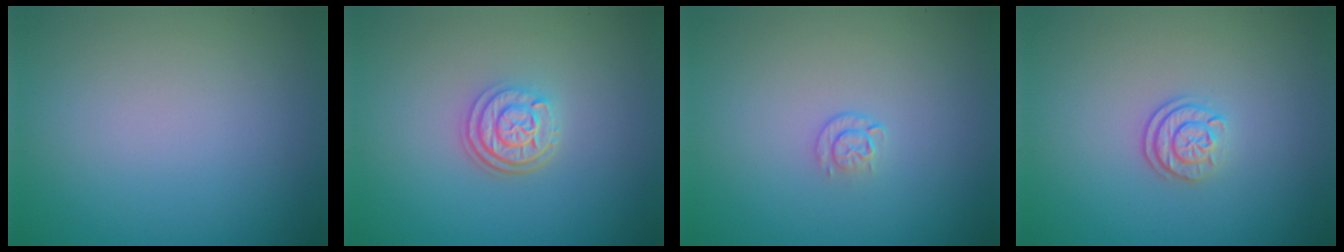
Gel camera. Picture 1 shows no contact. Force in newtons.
{"total": 3.1, "press": 2.5, "slide": 1.8}
{"total": 1.1, "press": 0.6, "slide": 0.9}
{"total": 2.3, "press": 1.7, "slide": 1.5}